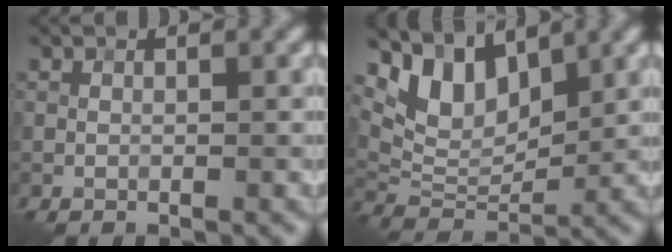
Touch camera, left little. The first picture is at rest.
{"total": 6.4, "force": [4.1, 3.2, 3.7], "torque": [-0.073, -0.005, 0.075]}